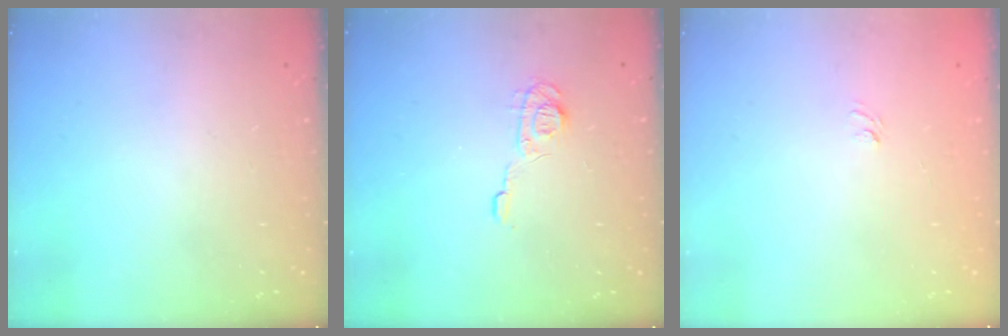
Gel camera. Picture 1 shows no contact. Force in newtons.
{"total": 5.4, "press": 5.4, "slide": 0.6}
{"total": 3.8, "press": 3.7, "slide": 1.0}